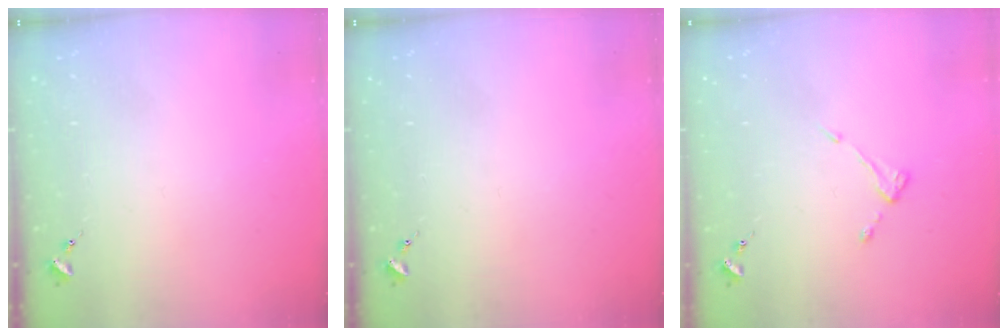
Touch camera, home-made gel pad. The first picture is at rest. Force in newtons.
{"total": 0.0}
{"total": 4.3, "press": 4.3, "slide": 0.5}